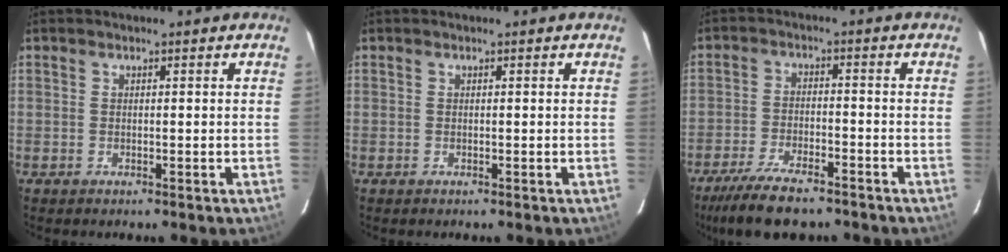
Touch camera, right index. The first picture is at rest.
{"total": 0.0}
{"total": 11.9, "force": [-9.5, 3.5, 6.2], "torque": [-0.146, -0.021, -0.164]}